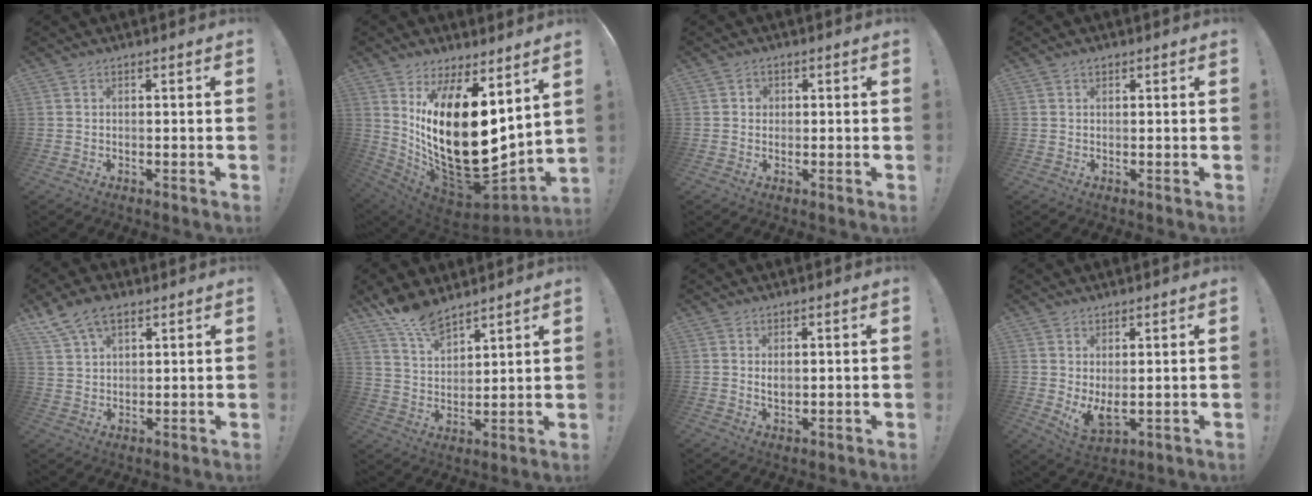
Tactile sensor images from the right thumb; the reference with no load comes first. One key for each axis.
{"total": 25.5, "fx": 2.0, "fy": 11.9, "fz": 22.4, "tx": -0.439, "ty": -0.043, "tz": 0.052}
{"total": 2.0, "fx": 0.2, "fy": 1.9, "fz": 0.6, "tx": -0.012, "ty": 0.003, "tz": 0.002}
{"total": 0.8, "fx": 0.5, "fy": 0.5, "fz": 0.3, "tx": -0.005, "ty": 0.001, "tz": 0.010}
{"total": 9.1, "fx": 5.8, "fy": 5.1, "fz": 4.9, "tx": -0.097, "ty": -0.015, "tz": 0.114}
{"total": 10.0, "fx": 8.5, "fy": 3.9, "fz": 3.6, "tx": -0.078, "ty": -0.057, "tz": 0.164}
{"total": 1.9, "fx": 0.8, "fy": 1.1, "fz": 1.3, "tx": -0.021, "ty": -0.001, "tz": 0.014}
{"total": 5.3, "fx": 2.3, "fy": 2.2, "fz": 4.2, "tx": -0.048, "ty": -0.028, "tz": 0.046}